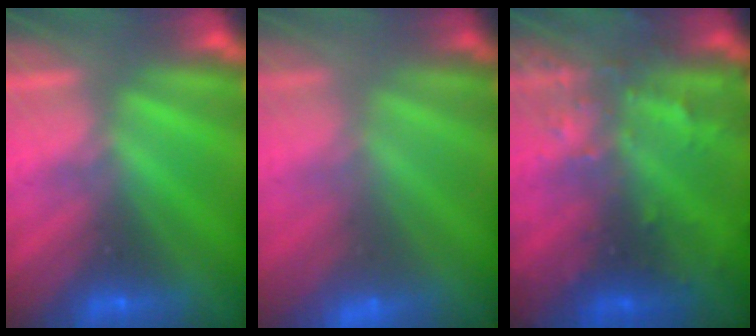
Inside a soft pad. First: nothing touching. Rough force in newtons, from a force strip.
{"total": 2.9}
{"total": 9.3}